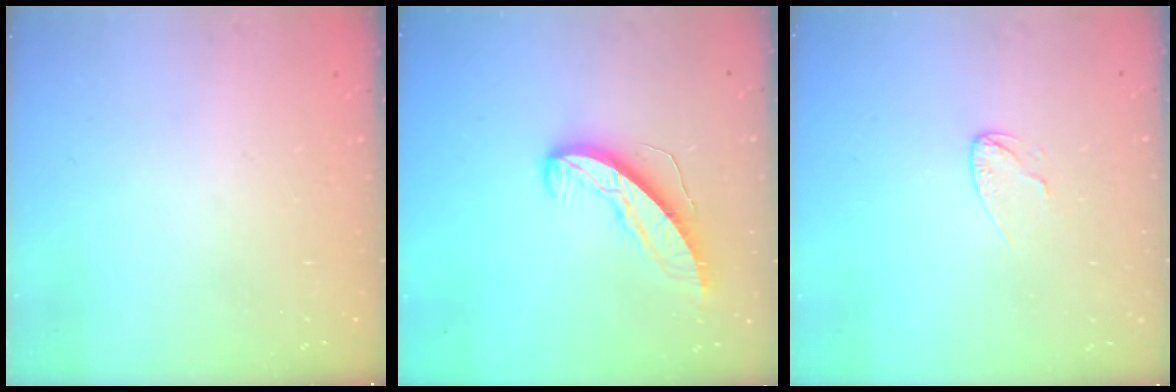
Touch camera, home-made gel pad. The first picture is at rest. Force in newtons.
{"total": 8.7, "press": 8.7, "slide": 0.6}
{"total": 3.9, "press": 3.9, "slide": 0.3}